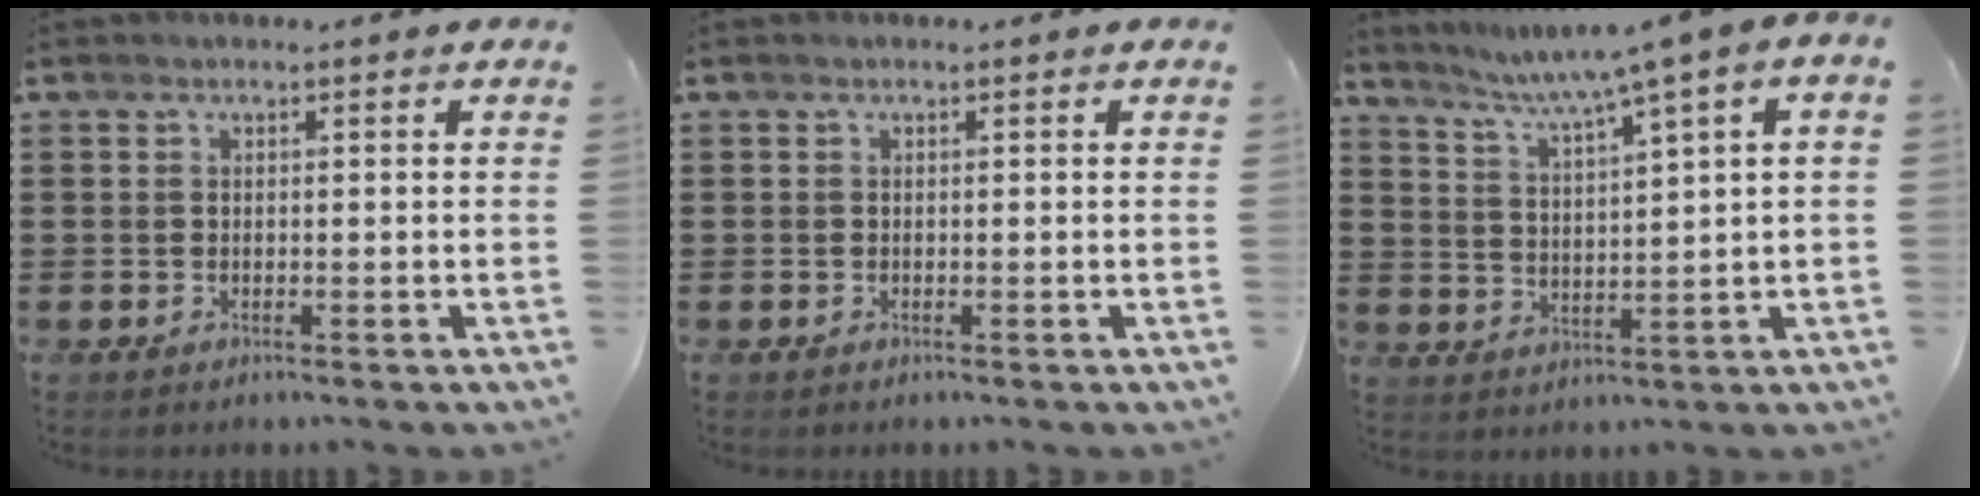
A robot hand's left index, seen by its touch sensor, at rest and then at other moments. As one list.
[{"total": 0.0}, {"total": 5.7, "force": [3.9, -0.5, 4.1], "torque": [-0.092, -0.028, 0.057]}]